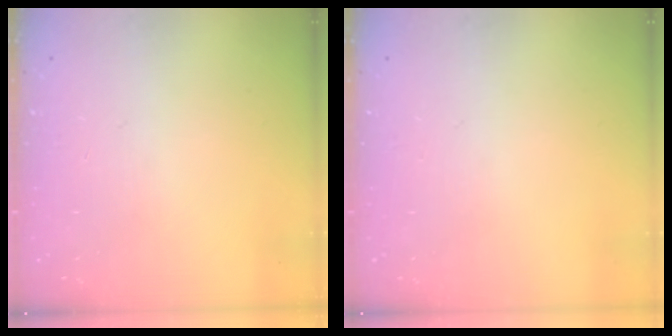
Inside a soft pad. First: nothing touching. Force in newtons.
{"total": 0.0}